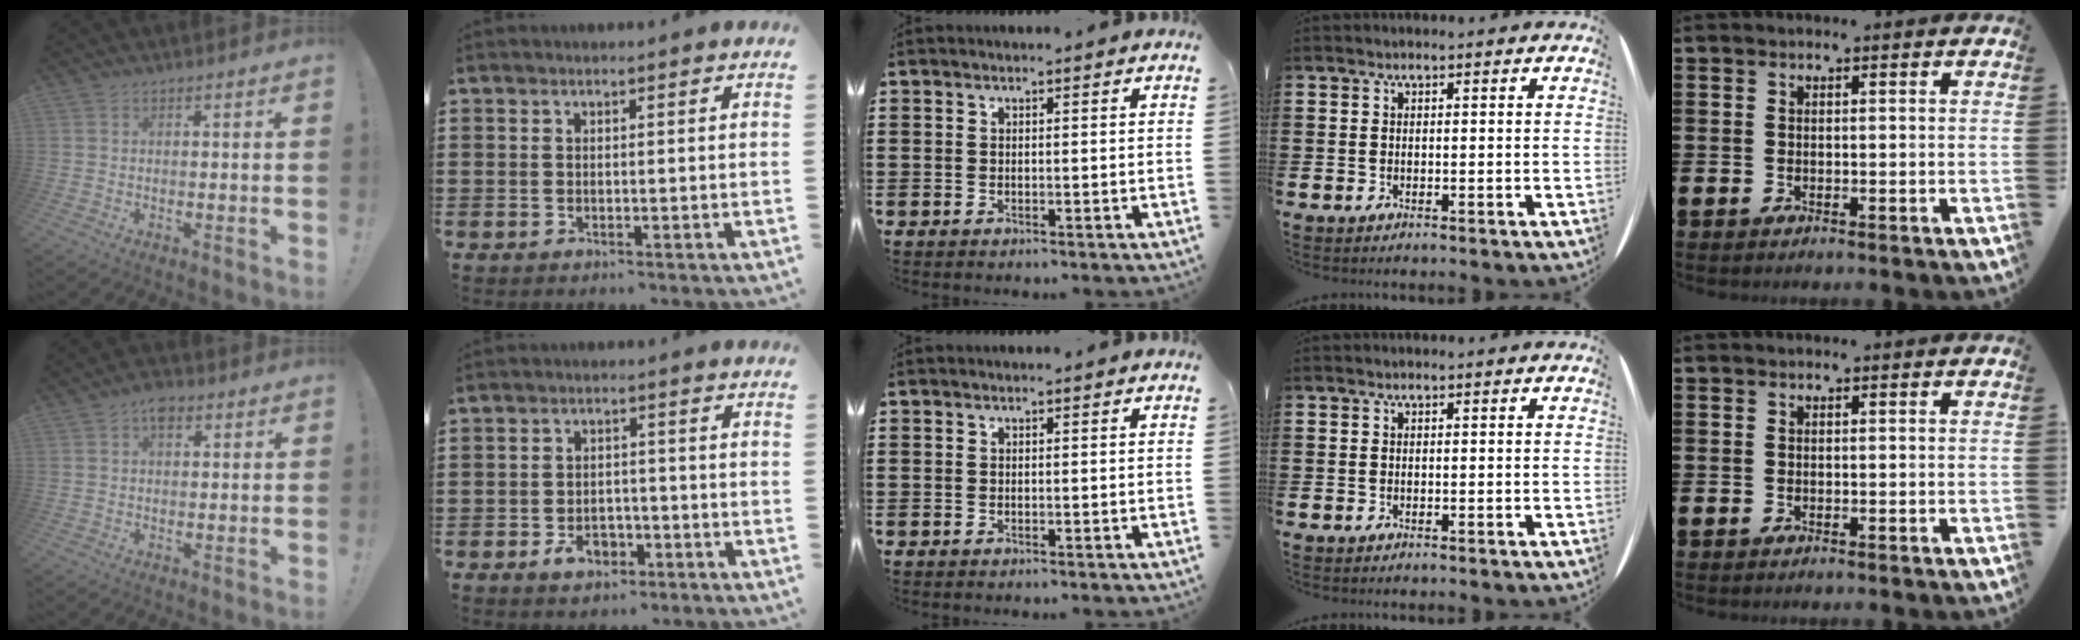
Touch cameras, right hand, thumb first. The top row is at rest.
{"thumb": {"total": 4.2, "force": [2.1, 2.6, 2.6], "torque": [-0.032, -0.006, 0.036]}, "index": {"total": 3.9, "force": [-2.0, 2.5, 2.2], "torque": [-0.038, 0.007, -0.035]}}